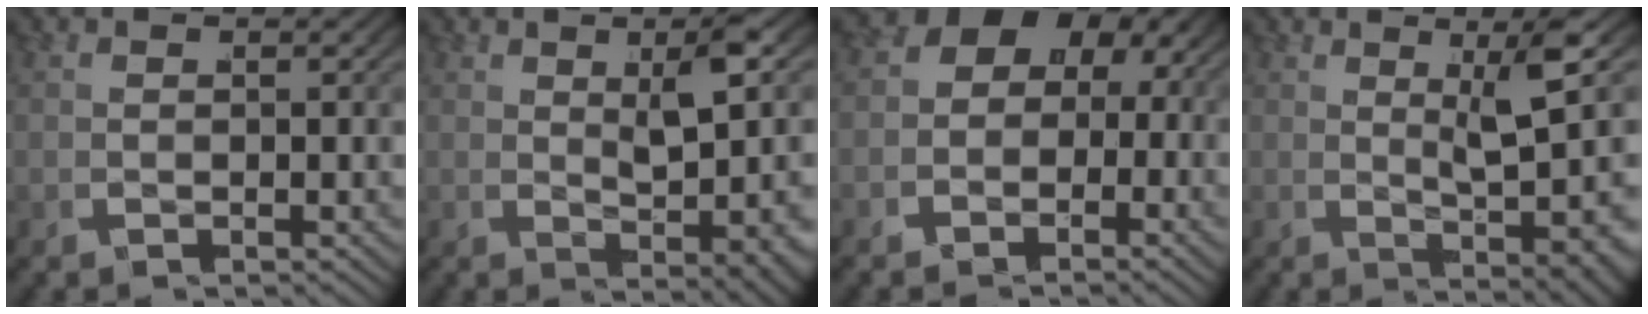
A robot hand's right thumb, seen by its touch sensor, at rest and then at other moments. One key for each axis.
{"total": 5.2, "fx": 1.0, "fy": 1.4, "fz": 5.0, "tx": -0.076, "ty": -0.002, "tz": 0.020}
{"total": 6.1, "fx": -0.1, "fy": 5.2, "fz": 3.3, "tx": -0.068, "ty": -0.002, "tz": -0.010}
{"total": 7.3, "fx": 1.6, "fy": 1.9, "fz": 6.8, "tx": -0.099, "ty": 0.000, "tz": 0.023}